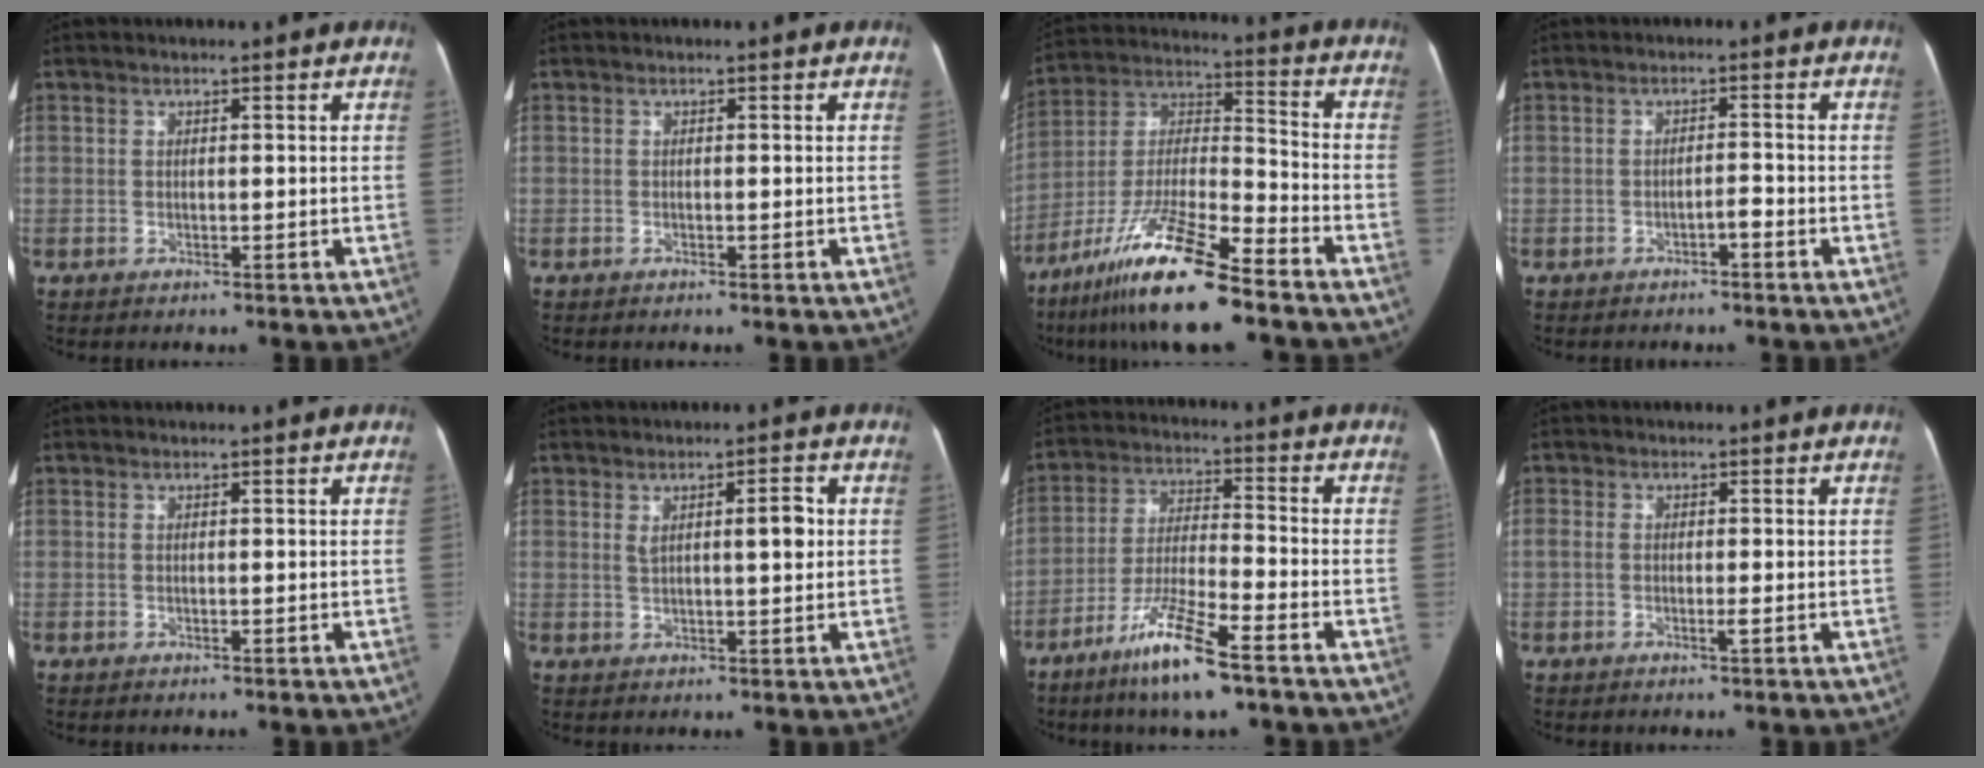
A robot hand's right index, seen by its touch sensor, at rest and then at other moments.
{"total": 0.0}
{"total": 16.2, "force": [-11.5, 1.3, 11.4], "torque": [-0.236, -0.016, -0.207]}
{"total": 1.5, "force": [-1.1, 0.1, 1.1], "torque": [-0.017, 0.001, -0.019]}
{"total": 0.0}
{"total": 4.8, "force": [1.2, 1.1, 4.5], "torque": [-0.069, 0.007, 0.020]}
{"total": 11.3, "force": [-7.3, 0.7, 8.7], "torque": [-0.174, -0.027, -0.137]}
{"total": 1.4, "force": [-0.5, 0.4, 1.3], "torque": [-0.025, -0.005, -0.012]}